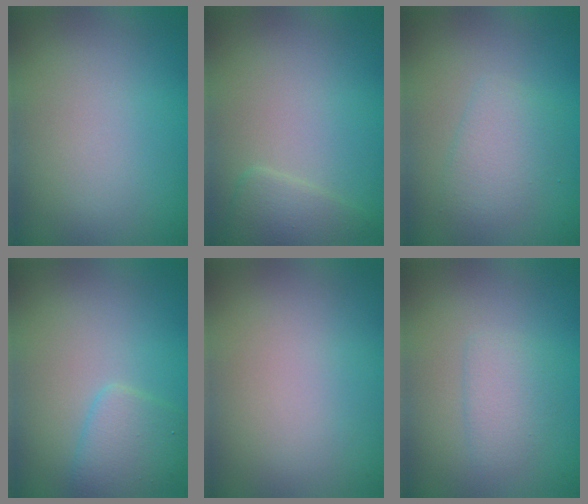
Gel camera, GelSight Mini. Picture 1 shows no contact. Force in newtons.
{"total": 1.9, "press": 1.9, "slide": 0.1}
{"total": 2.3, "press": 2.3, "slide": 0.0}
{"total": 2.7, "press": 2.7, "slide": 0.1}
{"total": 0.0}
{"total": 1.8, "press": 1.8, "slide": 0.1}